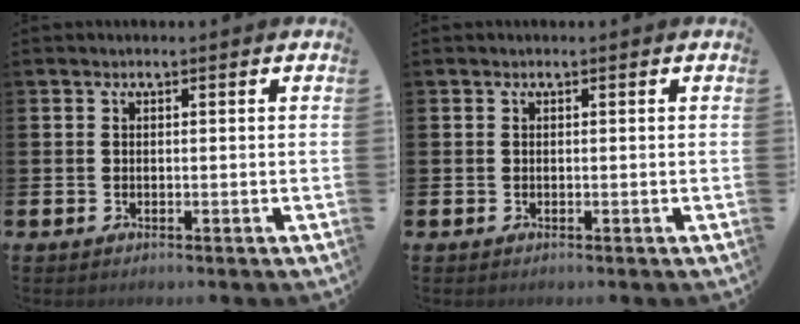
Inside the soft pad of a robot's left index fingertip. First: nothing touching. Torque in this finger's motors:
{"motor_torque": [-0.01, 0.00, 0.00, 0.00]}